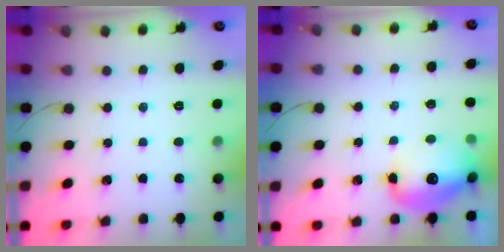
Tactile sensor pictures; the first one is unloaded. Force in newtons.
{"total": 12.7, "press": 12.3, "slide": 3.1}